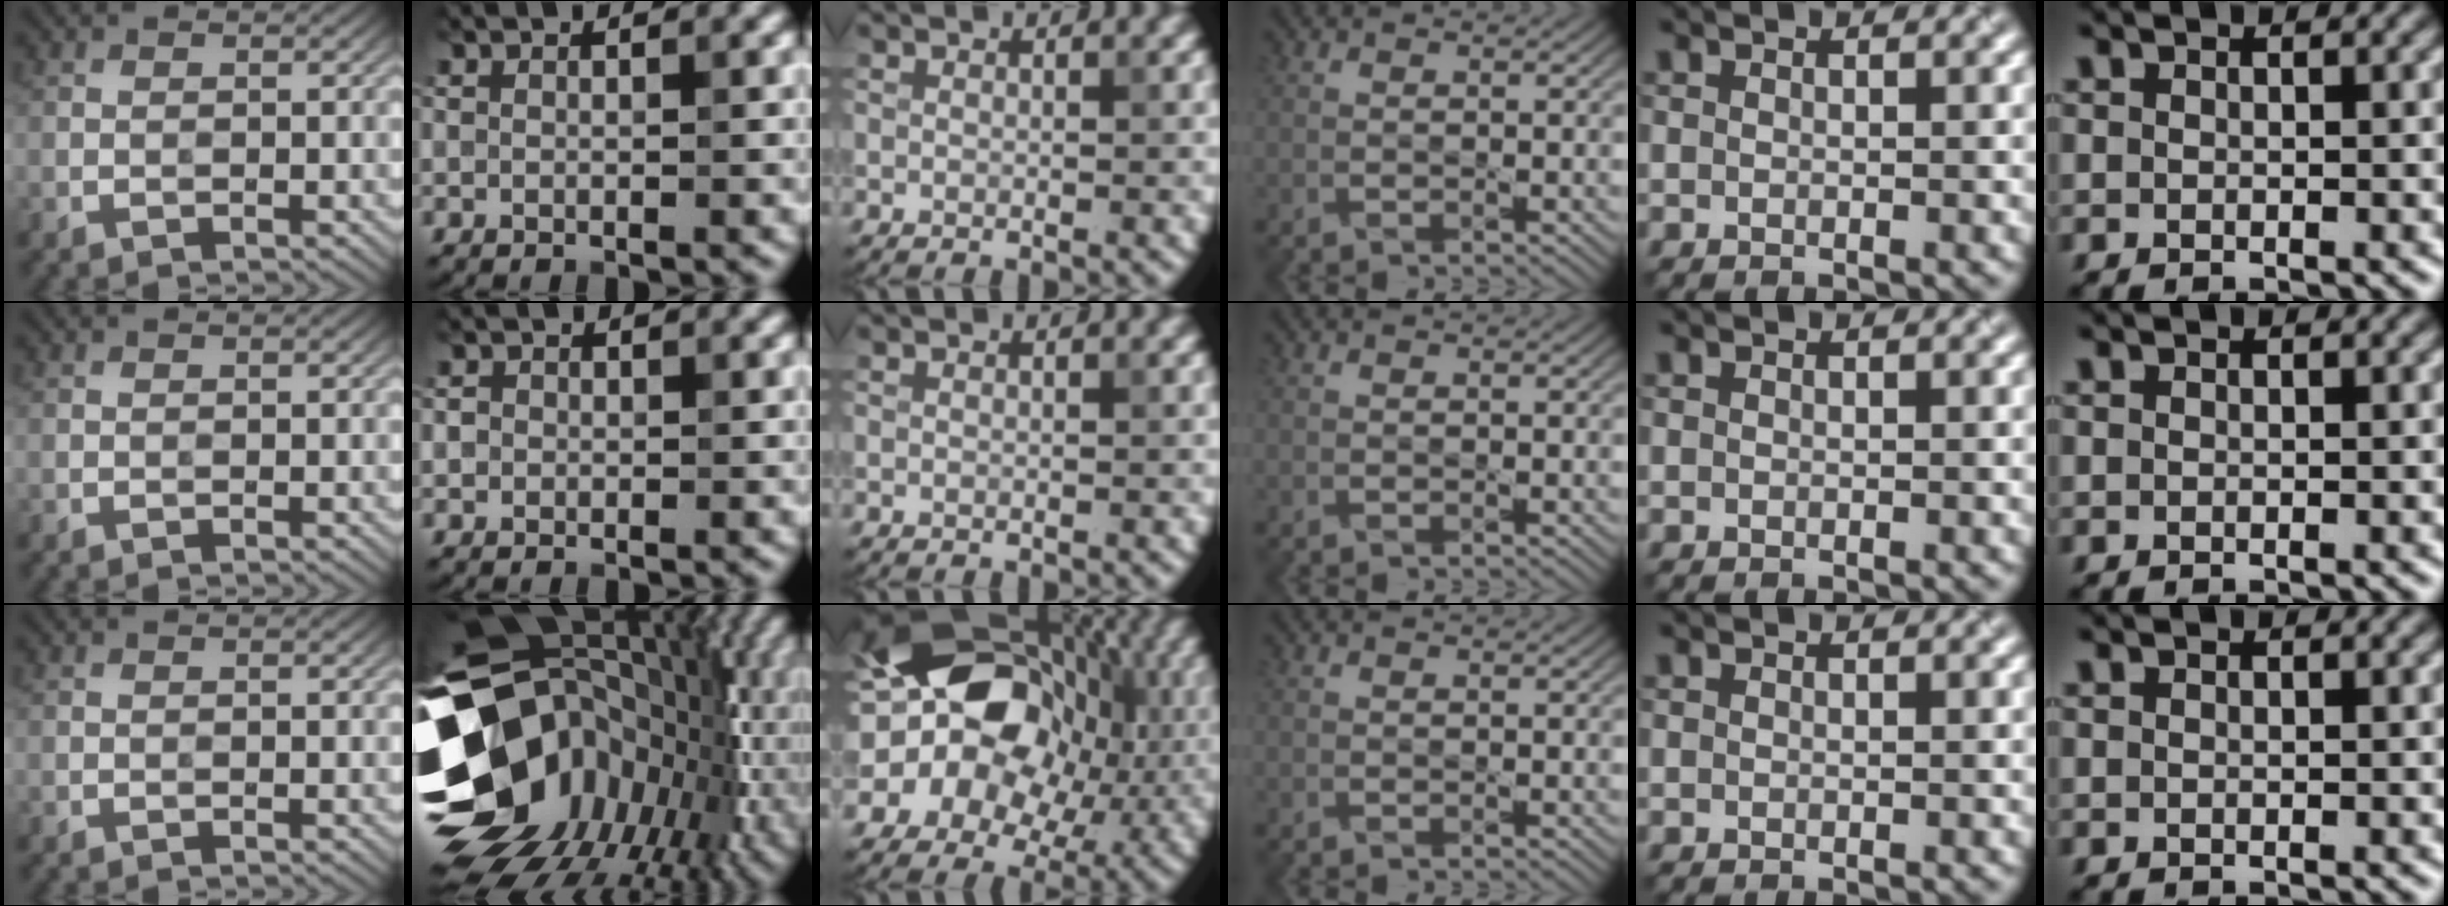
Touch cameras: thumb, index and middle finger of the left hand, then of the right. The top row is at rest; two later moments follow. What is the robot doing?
{"motion": "dispense", "object": "soap dispenser"}